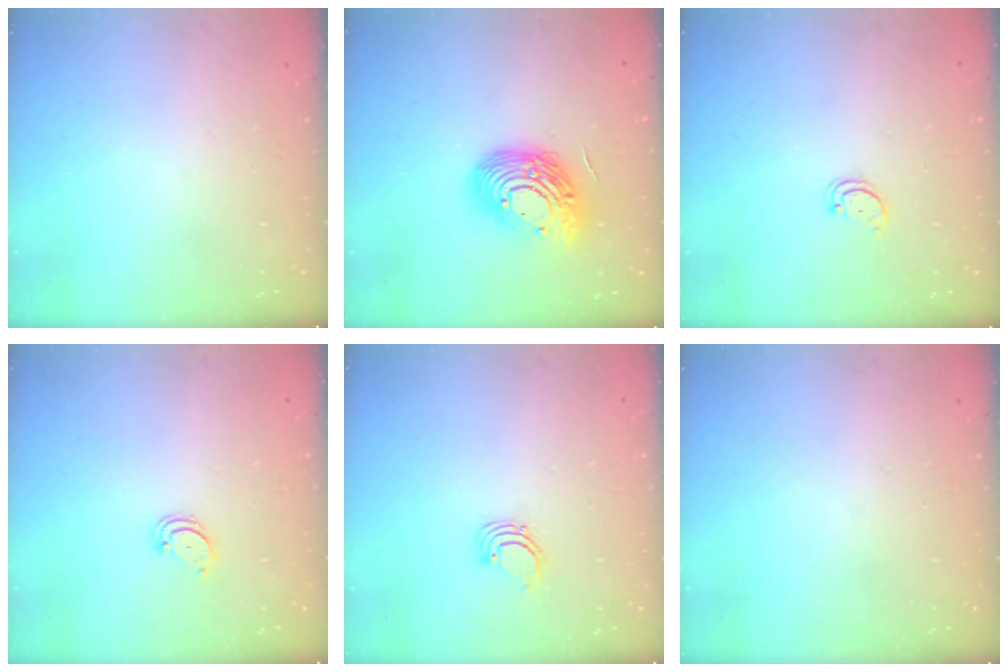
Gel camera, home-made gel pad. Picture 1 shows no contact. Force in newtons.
{"total": 17.3, "press": 17.2, "slide": 1.2}
{"total": 2.2, "press": 2.1, "slide": 0.4}
{"total": 1.8, "press": 1.8, "slide": 0.2}
{"total": 2.2, "press": 2.2, "slide": 0.2}
{"total": 0.0}